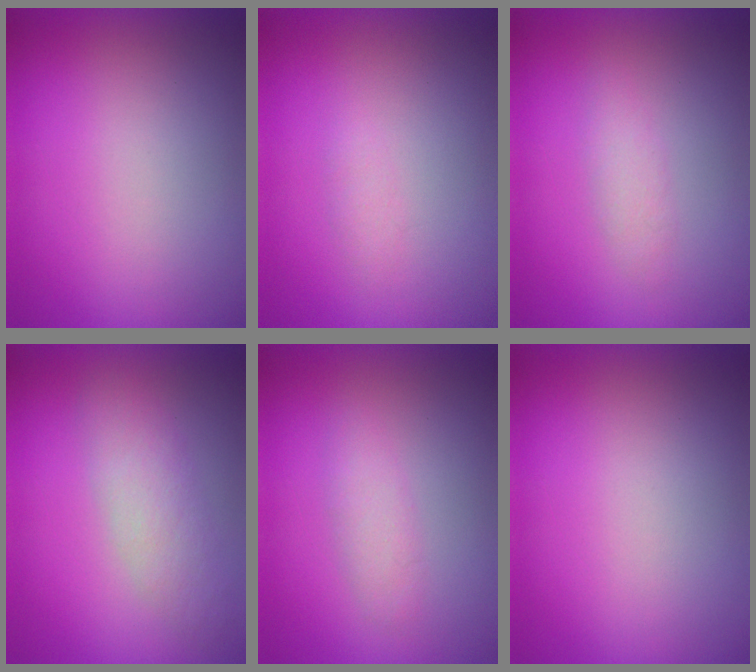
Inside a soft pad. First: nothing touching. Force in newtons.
{"total": 1.2}
{"total": 1.9}
{"total": 2.8}
{"total": 2.3}
{"total": 0.0}